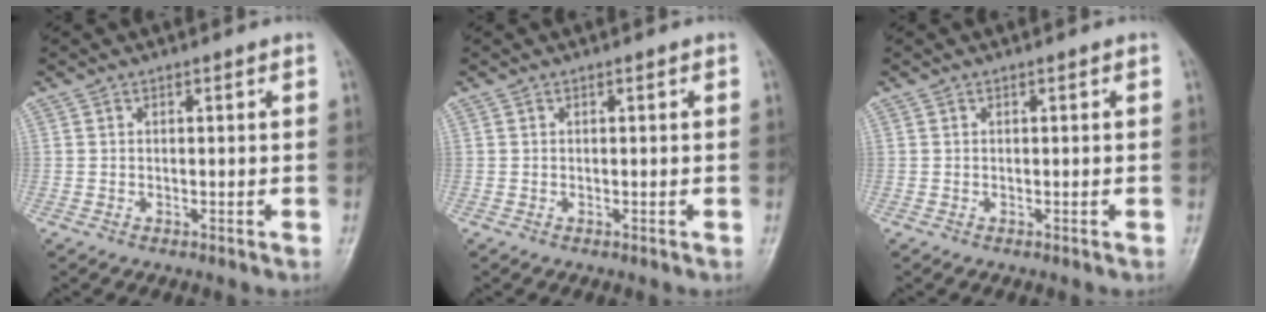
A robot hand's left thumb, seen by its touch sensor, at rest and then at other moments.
{"total": 0.0}
{"total": 0.0}